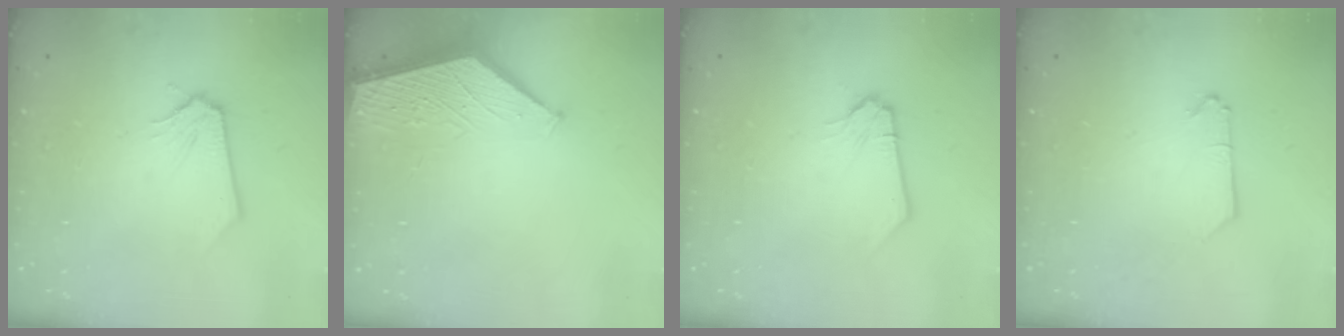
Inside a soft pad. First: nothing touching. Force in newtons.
{"total": 1.8, "press": 1.8, "slide": 0.2}
{"total": 0.0}
{"total": 0.0}